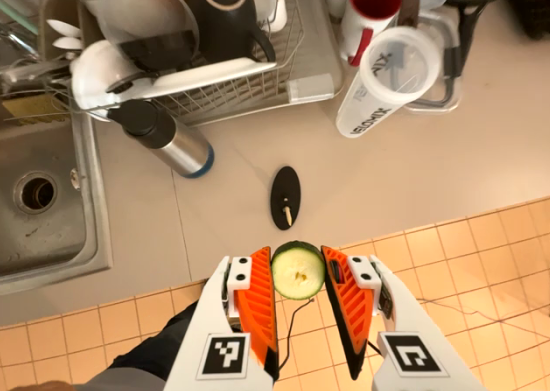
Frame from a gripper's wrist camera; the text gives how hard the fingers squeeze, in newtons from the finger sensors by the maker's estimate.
{"total": 7.7, "left": 7.6, "right": 7.7}